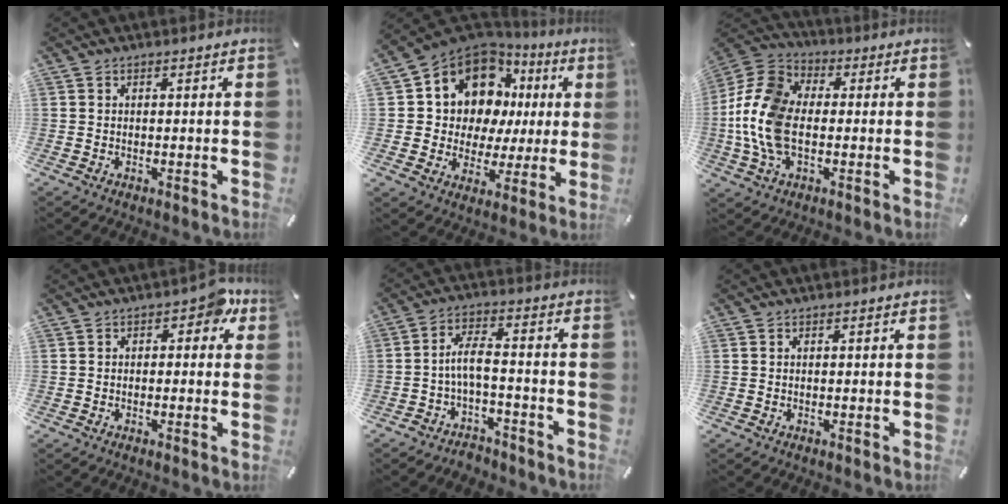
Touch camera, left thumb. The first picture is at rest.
{"total": 11.3, "force": [5.5, 9.2, 3.7], "torque": [-0.079, -0.058, 0.108]}
{"total": 14.4, "force": [-2.1, 9.2, 10.9], "torque": [-0.246, 0.005, -0.037]}
{"total": 5.0, "force": [1.5, 2.8, 3.9], "torque": [-0.049, 0.002, 0.018]}
{"total": 6.3, "force": [-2.6, 2.8, 5.0], "torque": [-0.109, 0.008, -0.054]}
{"total": 0.0}